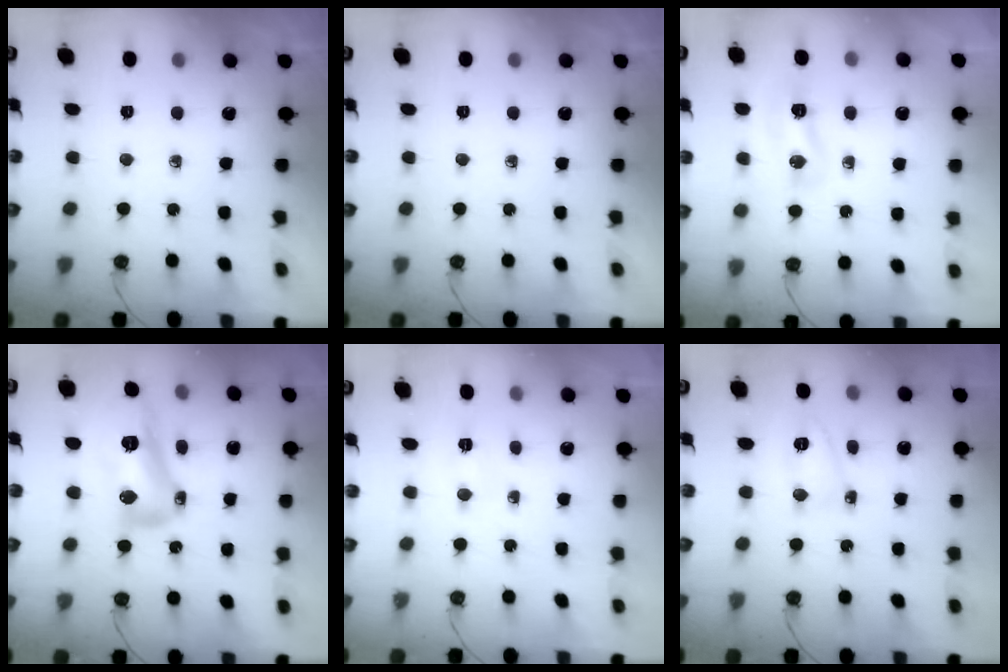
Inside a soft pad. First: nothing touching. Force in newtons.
{"total": 0.0}
{"total": 23.1, "press": 9.5, "slide": 21.1}
{"total": 15.2, "press": 15.1, "slide": 2.0}
{"total": 3.1, "press": 2.5, "slide": 1.8}
{"total": 5.1, "press": 5.1, "slide": 0.7}